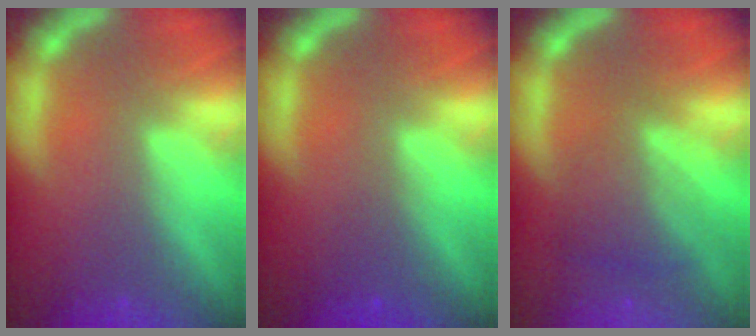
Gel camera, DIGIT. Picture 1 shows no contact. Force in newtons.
{"total": 1.4}
{"total": 4.6}